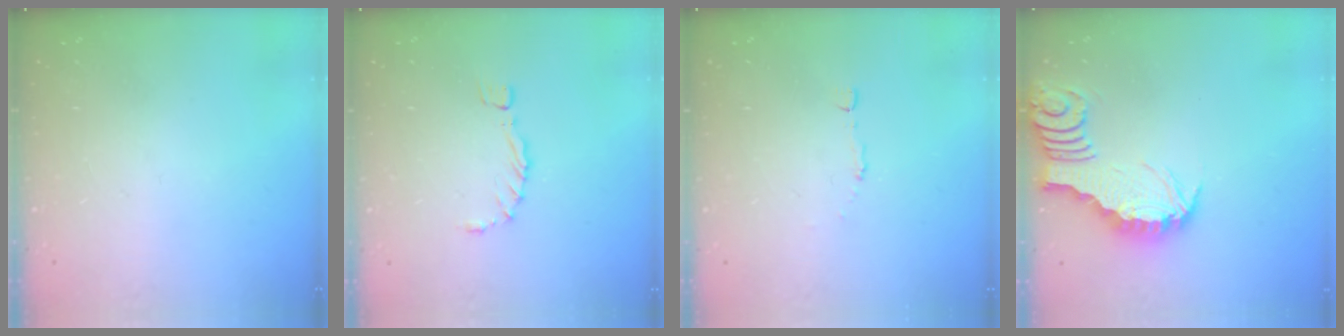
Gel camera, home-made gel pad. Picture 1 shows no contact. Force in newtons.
{"total": 1.1, "press": 1.1, "slide": 0.2}
{"total": 2.2, "press": 2.2, "slide": 0.1}
{"total": 2.9, "press": 2.9, "slide": 0.3}